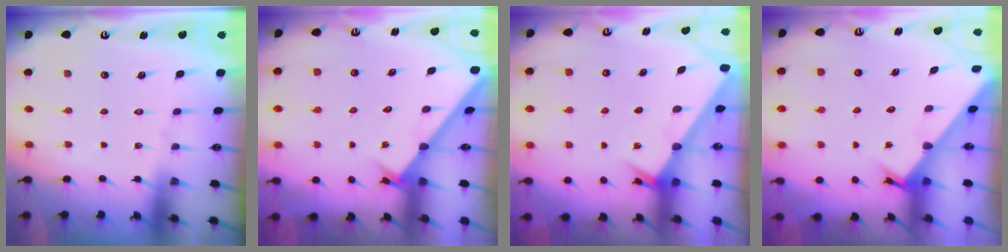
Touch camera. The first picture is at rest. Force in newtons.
{"total": 2.0, "press": 2.0, "slide": 0.2}
{"total": 1.9, "press": 1.9, "slide": 0.1}
{"total": 2.3, "press": 2.3, "slide": 0.0}